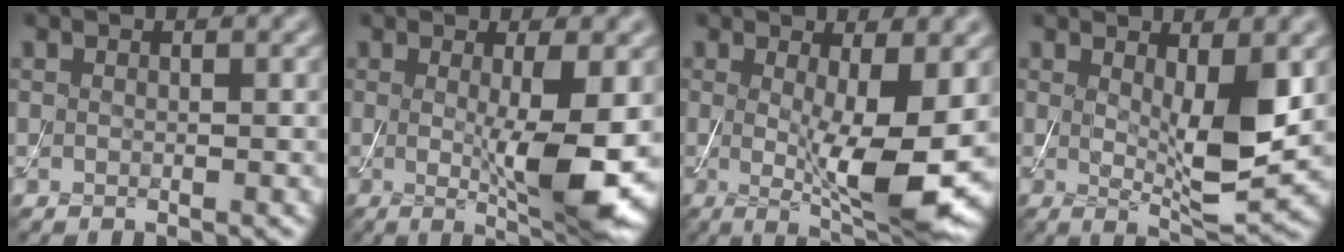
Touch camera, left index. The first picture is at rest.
{"total": 6.9, "force": [-0.4, 1.2, 6.8], "torque": [-0.104, -0.017, 0.002]}
{"total": 7.9, "force": [-0.4, 1.7, 7.7], "torque": [-0.117, -0.020, 0.001]}
{"total": 5.7, "force": [0.6, 1.4, 5.5], "torque": [-0.089, -0.019, 0.017]}